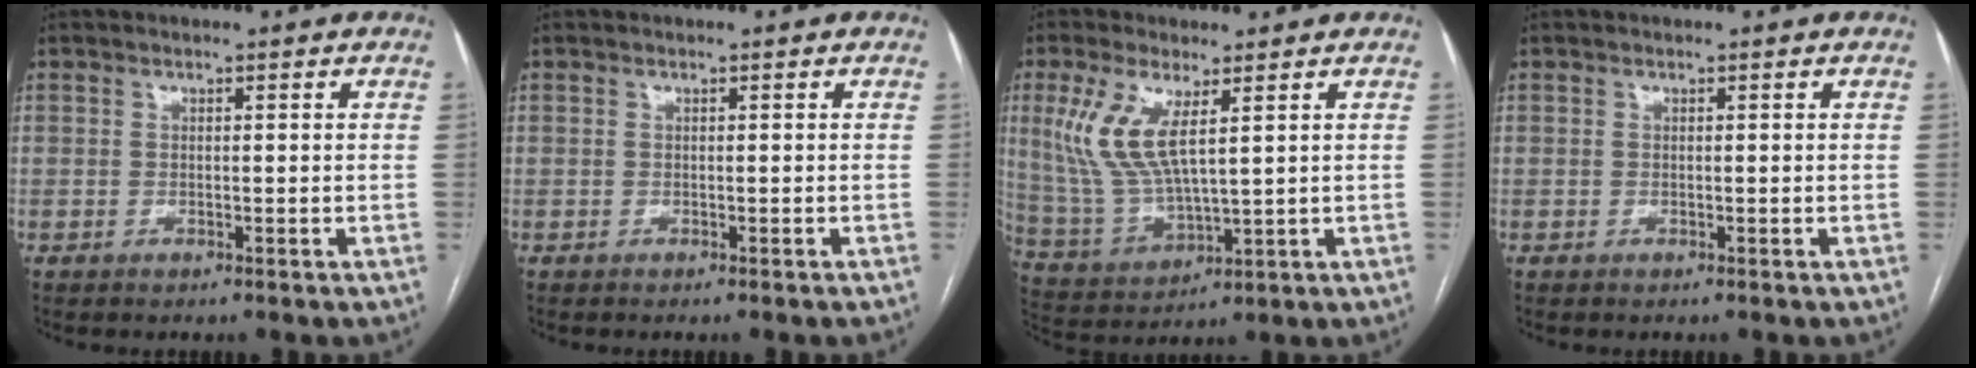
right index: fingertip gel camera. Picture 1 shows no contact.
{"total": 0.9, "force": [-0.8, -0.2, 0.3], "torque": [0.001, 0.005, -0.013]}
{"total": 10.2, "force": [3.7, 2.9, 9.0], "torque": [-0.218, -0.004, 0.086]}
{"total": 0.0}